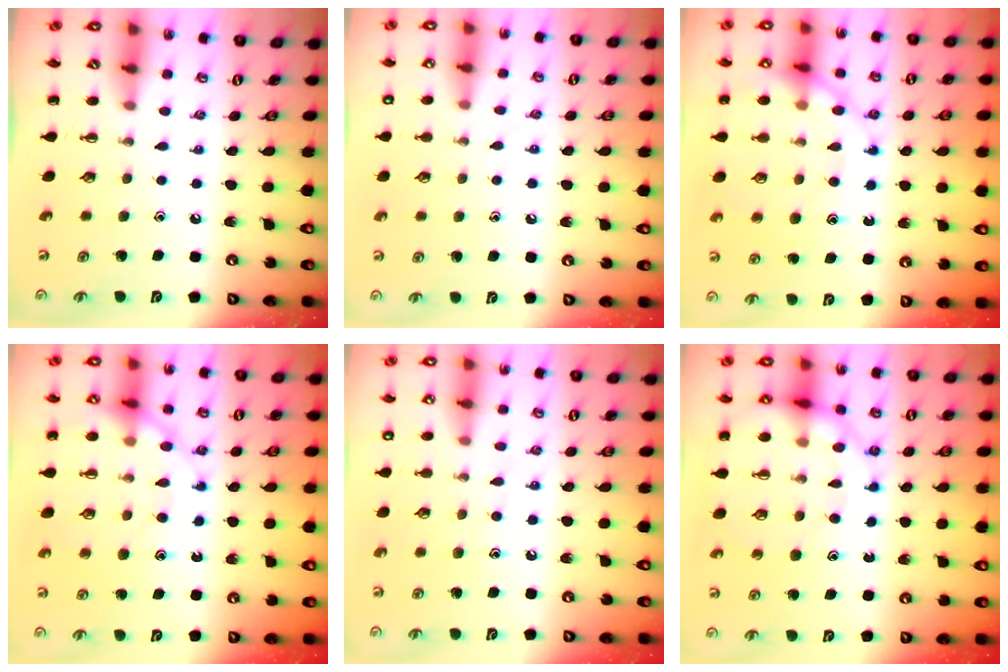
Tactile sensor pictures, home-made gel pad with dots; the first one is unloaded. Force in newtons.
{"total": 7.3, "press": 7.0, "slide": 2.3}
{"total": 18.2, "press": 18.1, "slide": 1.9}
{"total": 16.8, "press": 16.7, "slide": 1.6}
{"total": 9.0, "press": 8.9, "slide": 1.4}
{"total": 16.6, "press": 16.4, "slide": 2.7}